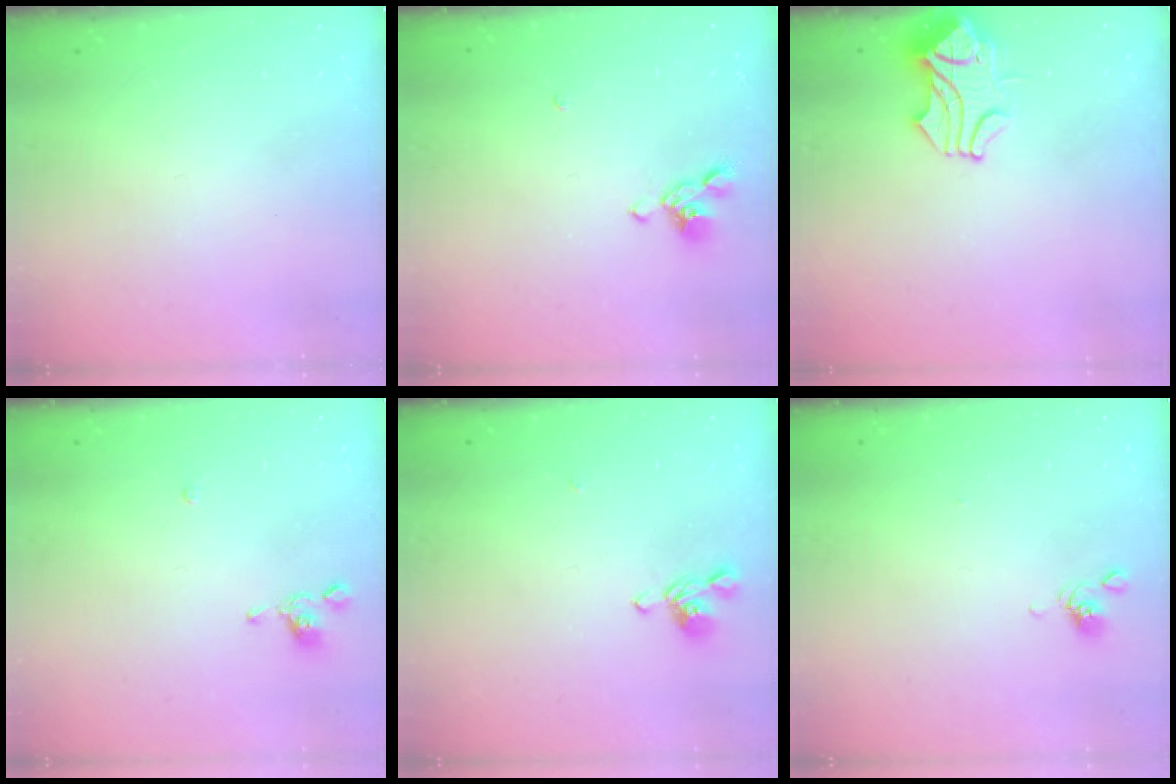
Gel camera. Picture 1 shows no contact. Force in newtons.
{"total": 1.8, "press": 1.5, "slide": 1.0}
{"total": 1.5, "press": 1.1, "slide": 1.0}
{"total": 2.2, "press": 2.2, "slide": 0.2}
{"total": 3.8, "press": 3.8, "slide": 0.3}
{"total": 2.8, "press": 2.8, "slide": 0.1}